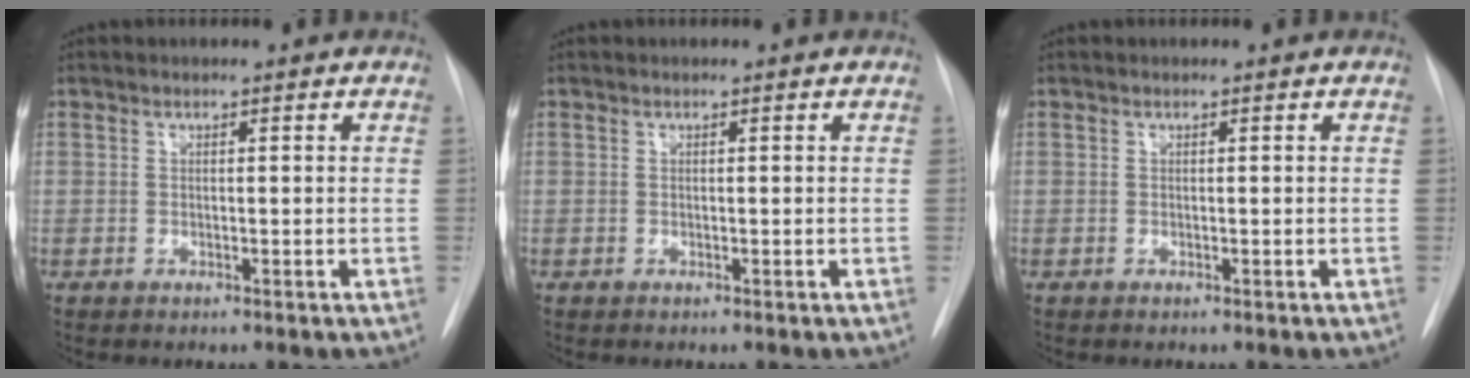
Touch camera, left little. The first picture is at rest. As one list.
[{"total": 0.0}, {"total": 0.0}]